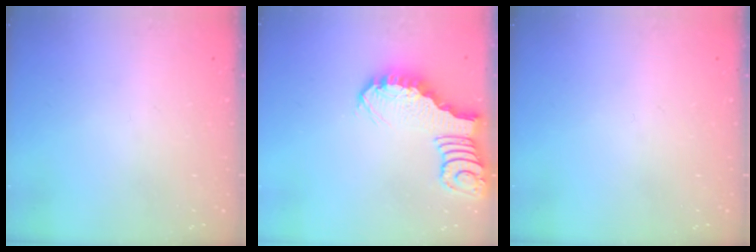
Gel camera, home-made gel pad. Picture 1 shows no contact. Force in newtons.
{"total": 2.9, "press": 2.9, "slide": 0.4}
{"total": 0.0}